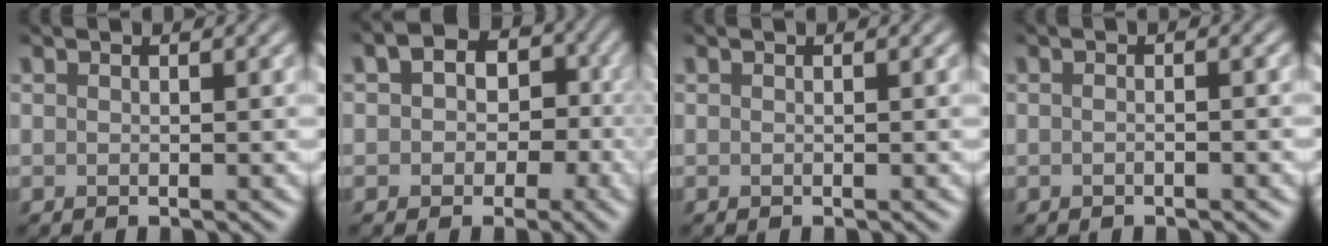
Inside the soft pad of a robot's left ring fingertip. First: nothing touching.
{"total": 6.1, "force": [1.0, 4.7, 3.7], "torque": [-0.023, 0.005, 0.009]}
{"total": 0.0}
{"total": 1.1, "force": [-0.2, 0.3, 1.0], "torque": [-0.015, -0.004, -0.008]}